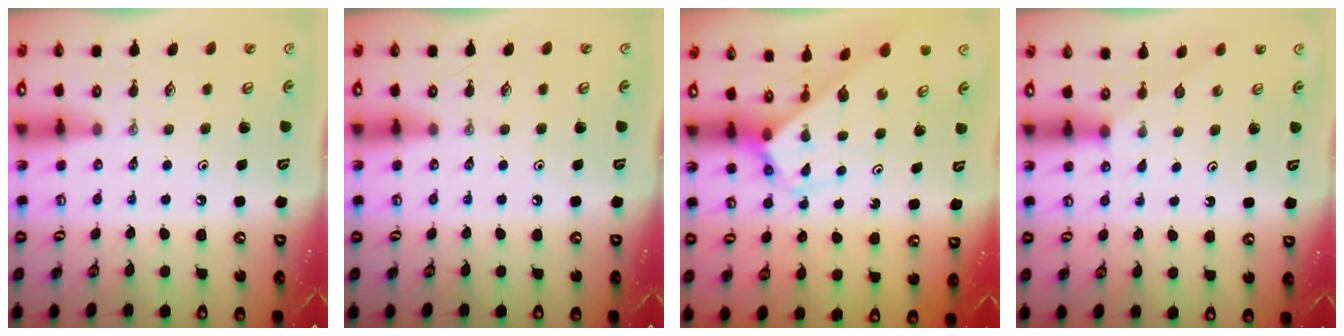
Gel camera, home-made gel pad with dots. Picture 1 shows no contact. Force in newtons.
{"total": 0.0}
{"total": 2.9, "press": 2.9, "slide": 0.2}
{"total": 1.7, "press": 1.7, "slide": 0.2}